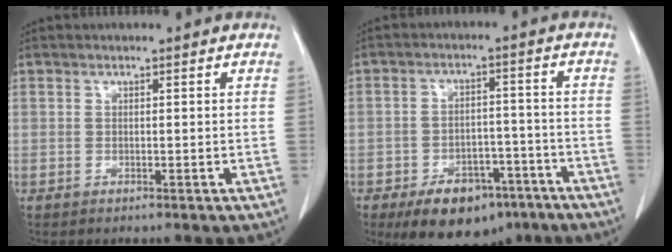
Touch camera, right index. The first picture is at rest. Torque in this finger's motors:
{"motor_torque": [0.09, -0.01, 0.15, 0.01]}